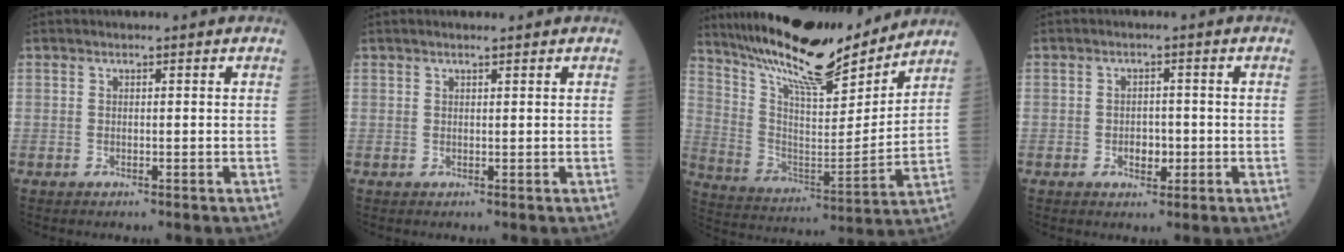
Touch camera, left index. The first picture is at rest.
{"total": 1.4, "force": [1.1, 0.1, 0.8], "torque": [-0.016, 0.009, 0.019]}
{"total": 19.6, "force": [17.2, 2.9, 8.9], "torque": [-0.163, -0.012, 0.289]}
{"total": 2.7, "force": [-0.8, 1.7, 2.0], "torque": [-0.029, 0.004, -0.008]}